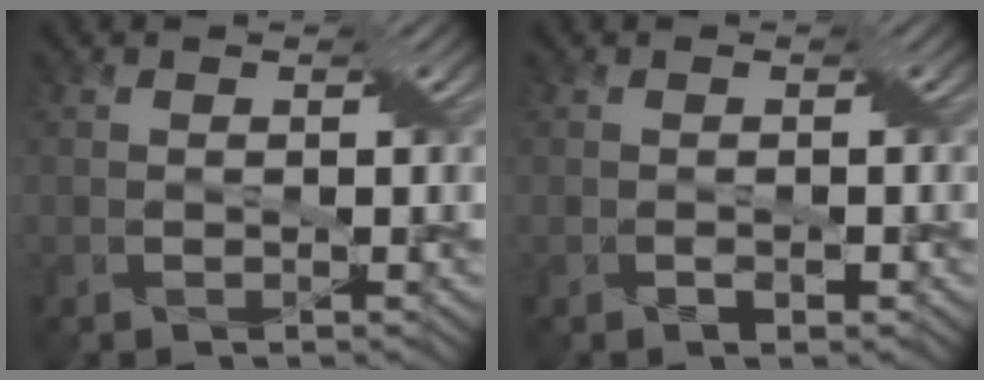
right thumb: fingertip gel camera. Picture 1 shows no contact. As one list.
[{"total": 0.8, "force": [-0.4, 0.4, 0.5], "torque": [-0.010, 0.001, -0.008]}]